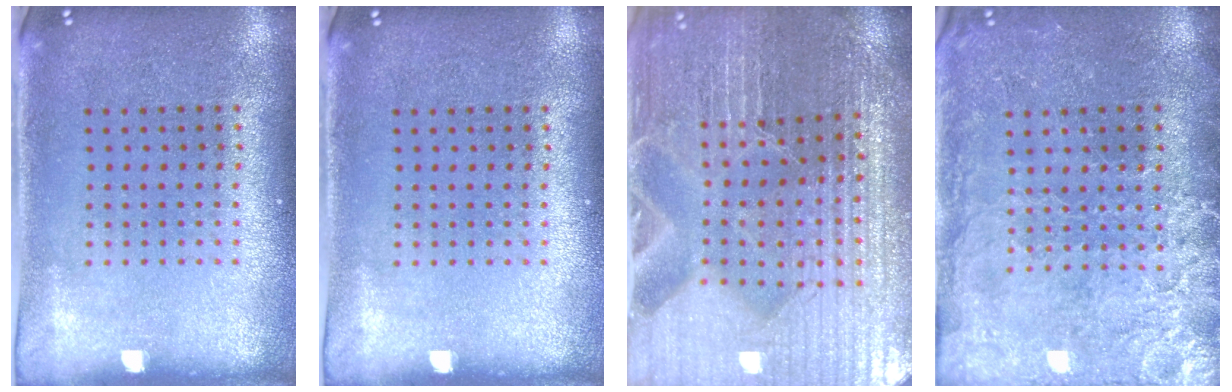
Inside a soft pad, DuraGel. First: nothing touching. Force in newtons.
{"total": 0.0}
{"total": 4.5, "press": 4.4, "slide": 1.3}
{"total": 3.3, "press": 3.2, "slide": 0.9}